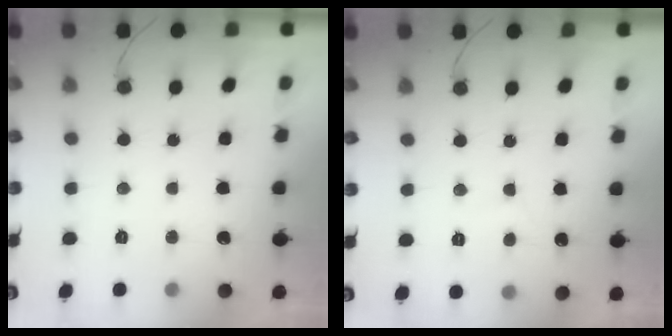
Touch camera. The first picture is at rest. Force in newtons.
{"total": 2.8, "press": 2.8, "slide": 0.3}